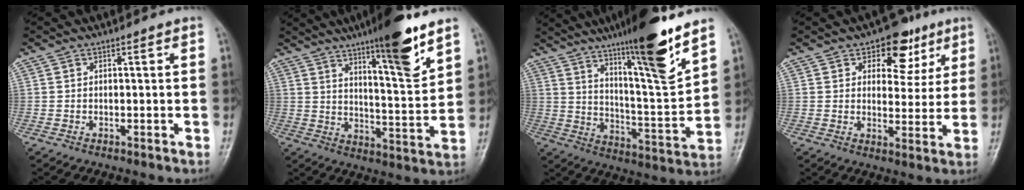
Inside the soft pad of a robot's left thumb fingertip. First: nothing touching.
{"total": 14.3, "force": [9.2, 2.2, 10.7], "torque": [-0.148, -0.060, 0.146]}
{"total": 18.1, "force": [12.2, 1.5, 13.4], "torque": [-0.193, -0.073, 0.200]}
{"total": 9.5, "force": [5.0, 6.1, 5.4], "torque": [-0.026, -0.018, 0.065]}